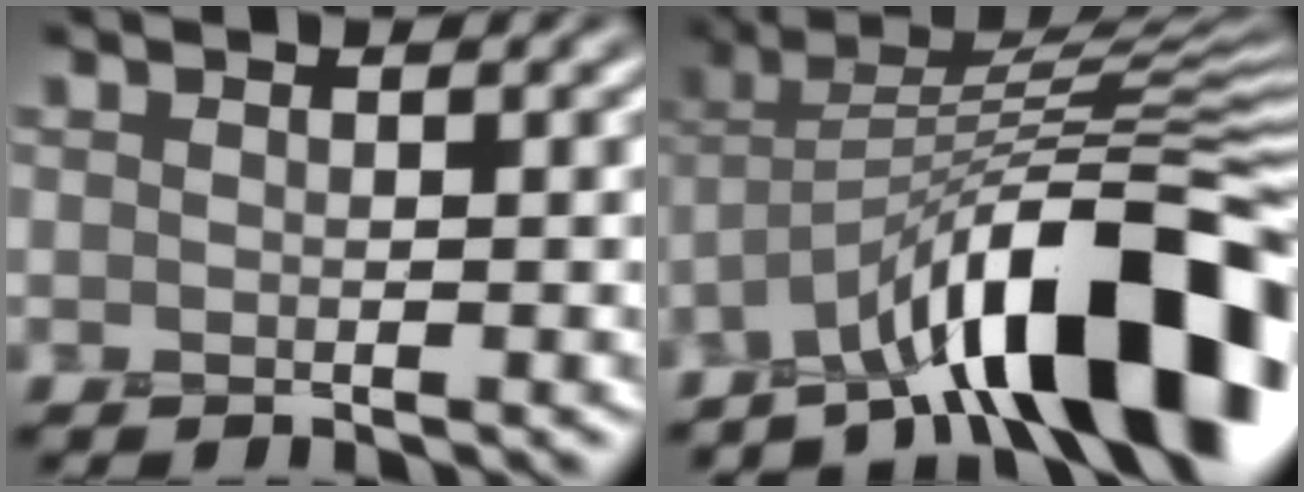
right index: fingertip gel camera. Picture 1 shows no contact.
{"total": 13.7, "force": [-7.9, 3.6, 10.6], "torque": [-0.147, 0.023, -0.132]}